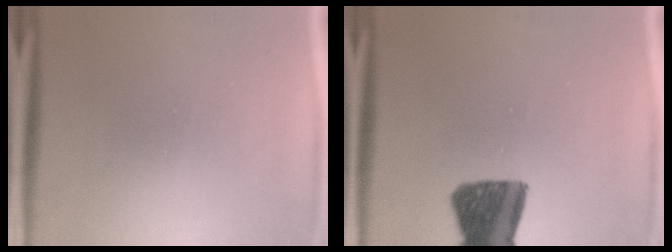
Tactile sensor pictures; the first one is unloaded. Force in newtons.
{"total": 11.8}